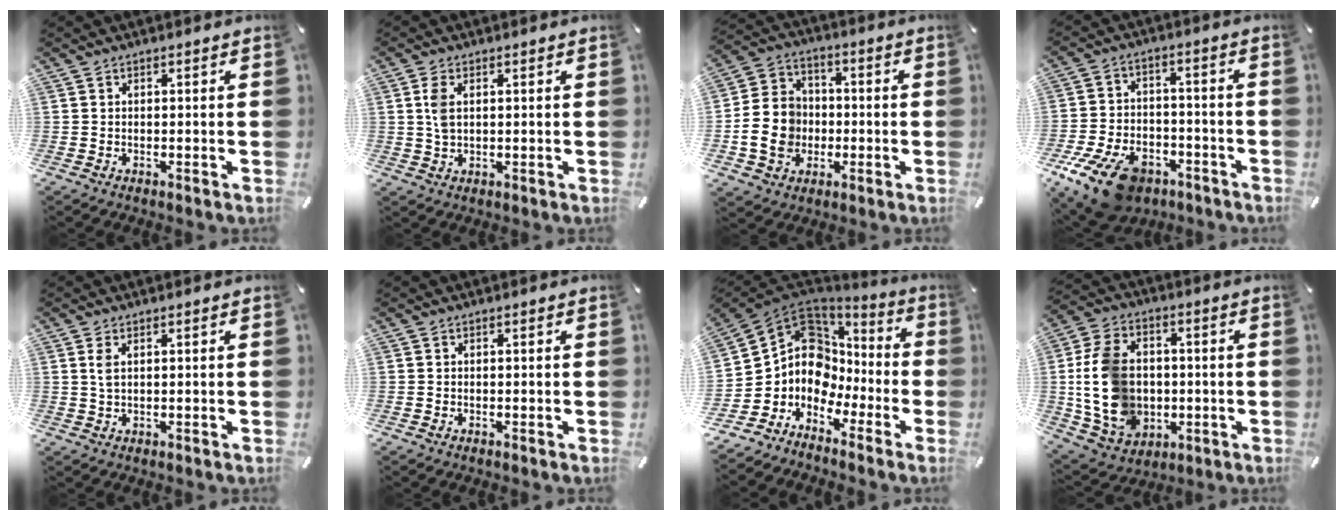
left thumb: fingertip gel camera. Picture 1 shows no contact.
{"total": 3.9, "force": [0.8, 2.1, 3.1], "torque": [-0.082, 0.002, 0.008]}
{"total": 11.6, "force": [-2.9, 10.3, 4.4], "torque": [-0.100, 0.031, -0.049]}
{"total": 15.2, "force": [-9.2, 8.5, 8.5], "torque": [-0.155, 0.062, -0.153]}
{"total": 2.3, "force": [0.7, 0.8, 2.1], "torque": [-0.043, 0.005, 0.011]}
{"total": 0.0}
{"total": 9.5, "force": [-0.4, 8.8, 3.5], "torque": [-0.093, -0.028, -0.005]}
{"total": 15.9, "force": [-0.7, 12.8, 9.5], "torque": [-0.218, 0.014, -0.009]}